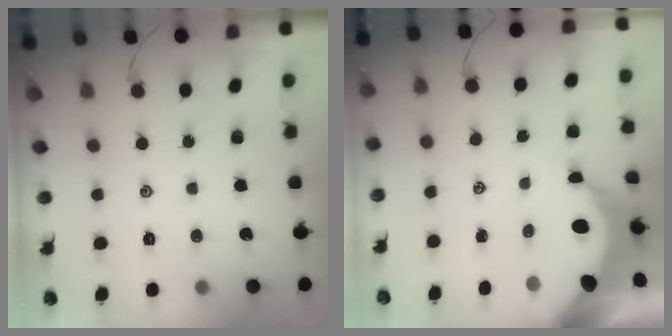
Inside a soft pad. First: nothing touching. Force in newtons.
{"total": 9.1, "press": 9.1, "slide": 0.7}